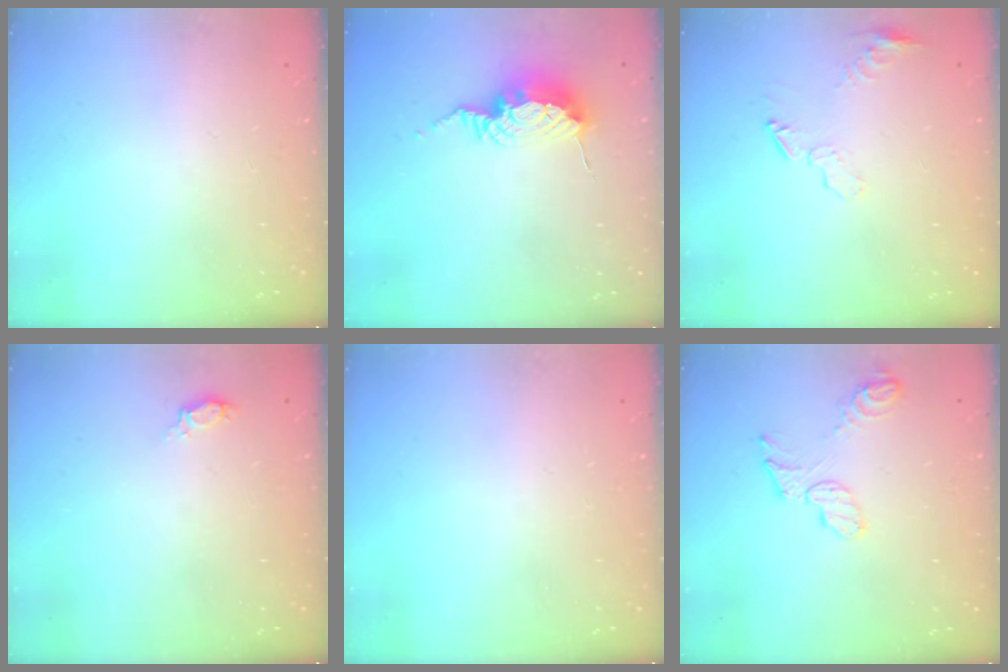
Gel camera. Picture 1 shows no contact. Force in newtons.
{"total": 10.0, "press": 10.0, "slide": 1.1}
{"total": 6.6, "press": 6.6, "slide": 0.3}
{"total": 4.2, "press": 3.9, "slide": 1.5}
{"total": 0.0}
{"total": 7.8, "press": 7.7, "slide": 0.3}